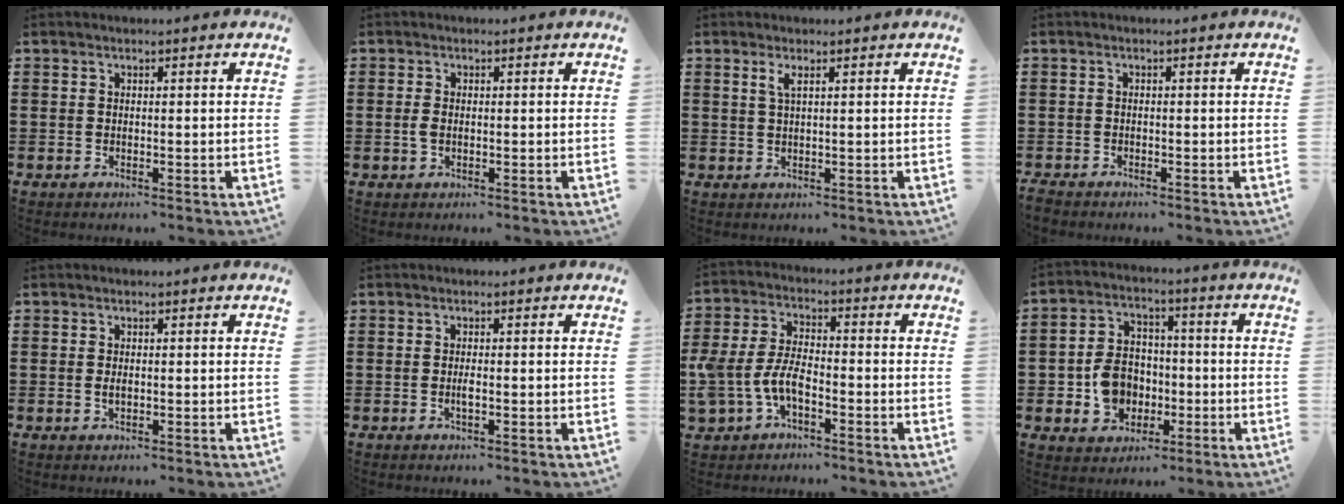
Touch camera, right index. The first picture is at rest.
{"total": 1.6, "force": [-0.2, 0.8, 1.3], "torque": [-0.035, -0.002, -0.007]}
{"total": 1.6, "force": [0.7, 0.2, 1.4], "torque": [-0.030, 0.003, 0.011]}
{"total": 1.2, "force": [-1.2, 0.1, 0.0], "torque": [-0.004, -0.002, -0.024]}
{"total": 1.1, "force": [0.0, 0.6, 1.0], "torque": [-0.019, 0.003, -0.002]}
{"total": 1.3, "force": [-0.4, 0.3, 1.2], "torque": [-0.032, -0.003, -0.009]}
{"total": 6.6, "force": [-2.7, 3.6, 4.8], "torque": [-0.128, 0.000, -0.060]}
{"total": 8.1, "force": [-1.9, 6.4, 4.5], "torque": [-0.110, 0.017, -0.033]}